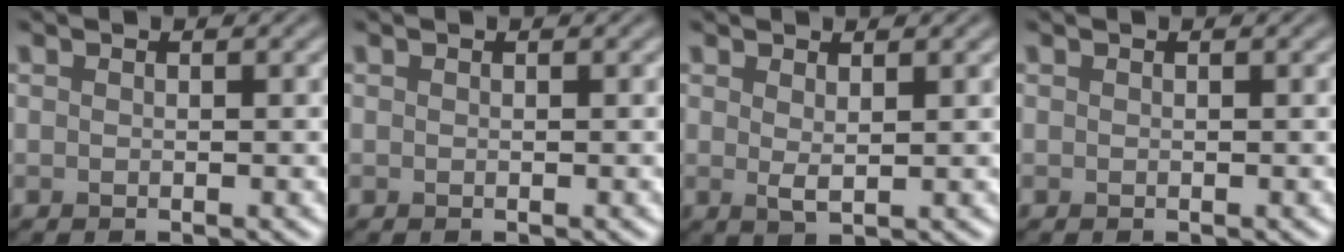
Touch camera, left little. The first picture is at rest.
{"total": 0.0}
{"total": 1.2, "force": [0.7, 0.2, 1.0], "torque": [-0.023, -0.007, 0.014]}
{"total": 0.0}